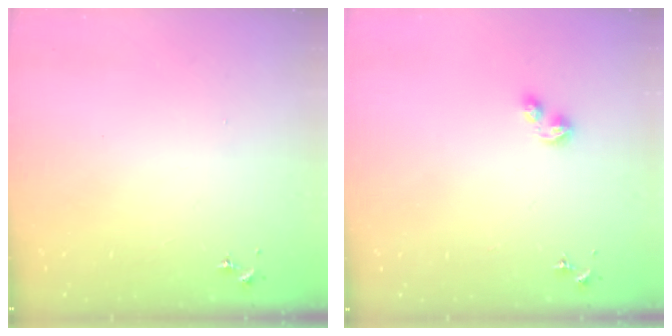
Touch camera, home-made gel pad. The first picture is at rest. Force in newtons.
{"total": 3.5, "press": 3.5, "slide": 0.4}